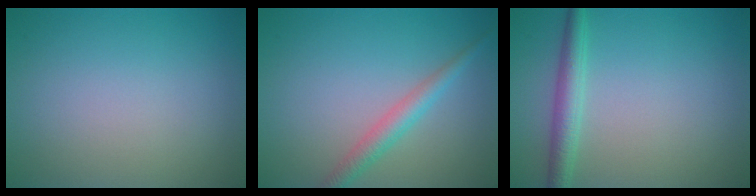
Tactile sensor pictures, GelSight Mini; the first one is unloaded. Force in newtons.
{"total": 2.5, "press": 2.5, "slide": 0.1}
{"total": 2.6, "press": 2.6, "slide": 0.1}